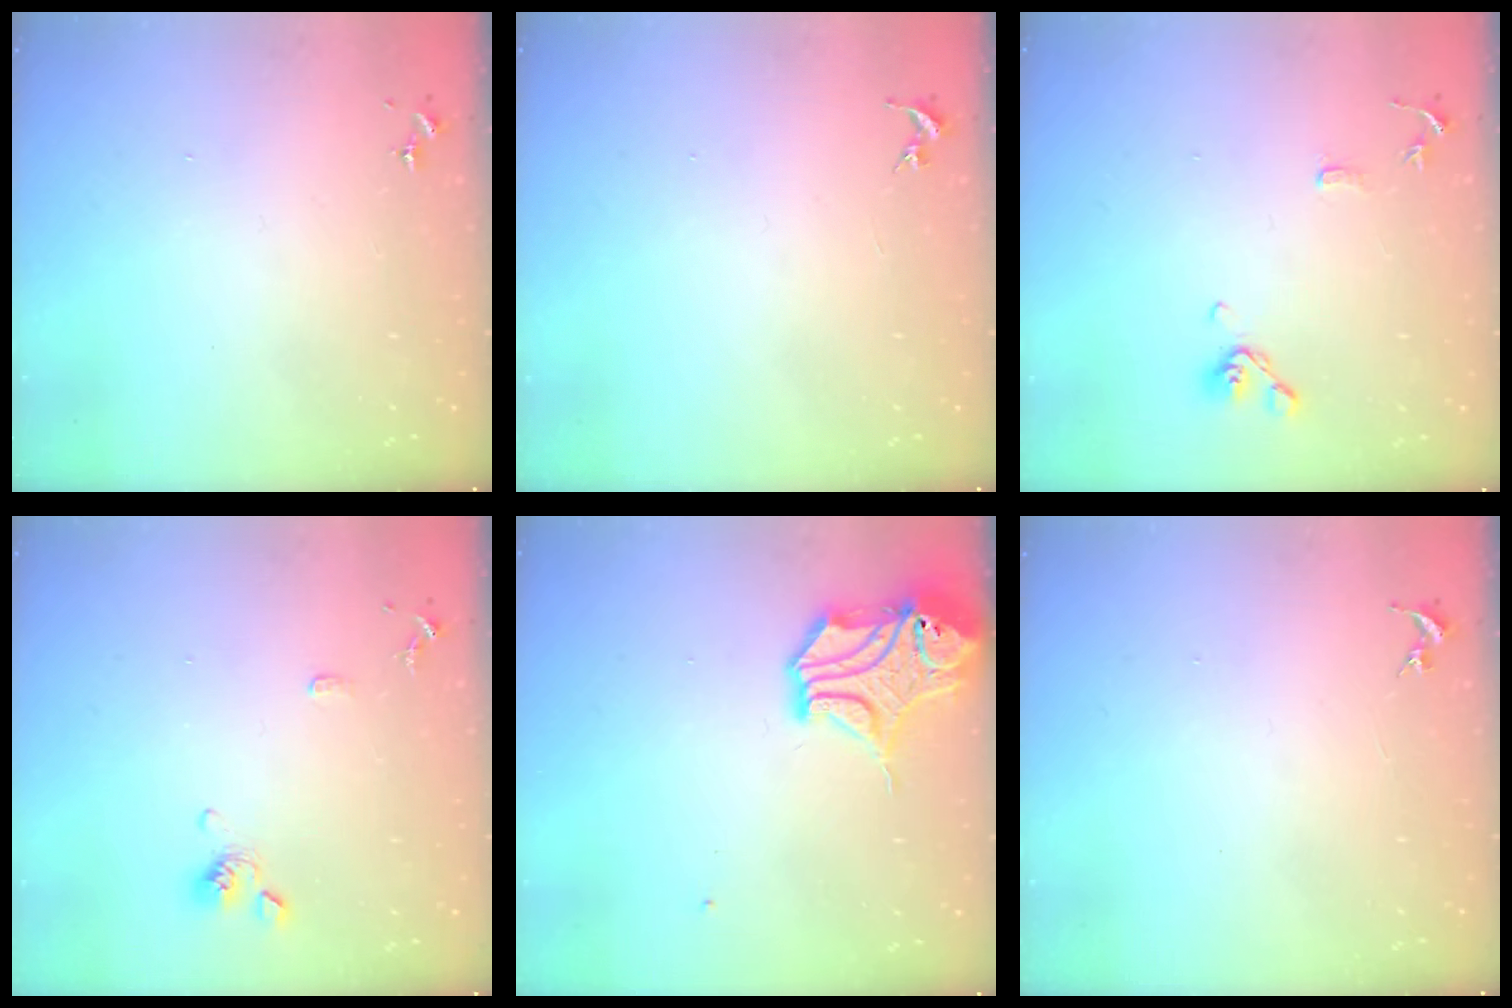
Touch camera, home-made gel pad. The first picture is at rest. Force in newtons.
{"total": 0.0}
{"total": 10.5, "press": 10.4, "slide": 1.9}
{"total": 9.1, "press": 8.9, "slide": 1.9}
{"total": 14.5, "press": 14.4, "slide": 2.2}
{"total": 0.0}